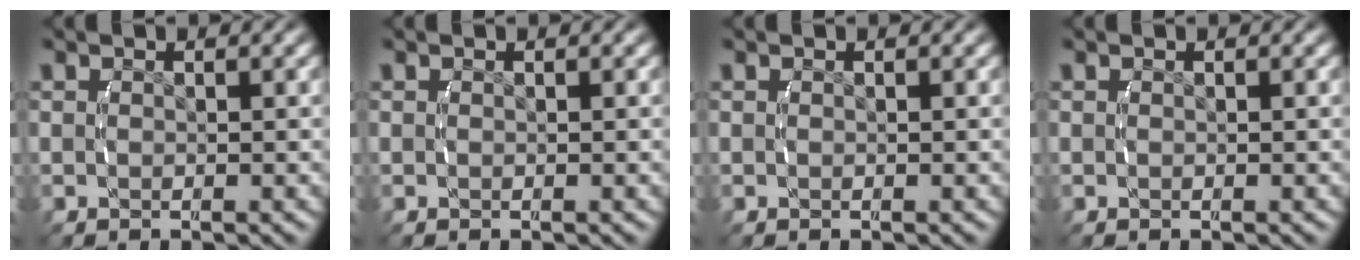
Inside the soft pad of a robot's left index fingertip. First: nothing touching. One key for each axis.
{"total": 0.0}
{"total": 0.0}
{"total": 0.0}